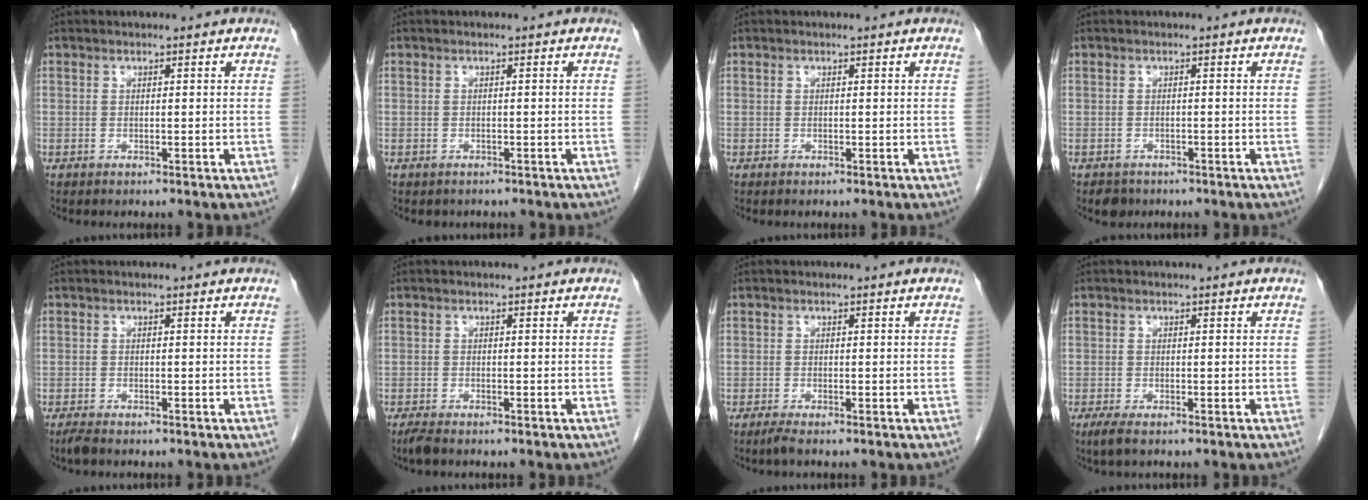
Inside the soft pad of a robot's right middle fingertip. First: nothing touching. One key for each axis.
{"total": 1.1, "fx": -1.0, "fy": 0.6, "fz": 0.1, "tx": -0.010, "ty": 0.000, "tz": -0.012}
{"total": 0.0}
{"total": 2.0, "fx": -1.5, "fy": 1.3, "fz": 0.4, "tx": -0.009, "ty": 0.001, "tz": -0.020}
{"total": 1.5, "fx": -1.2, "fy": 0.3, "fz": 0.8, "tx": -0.026, "ty": -0.006, "tz": -0.024}
{"total": 1.7, "fx": -1.4, "fy": 0.3, "fz": 0.9, "tx": -0.029, "ty": -0.007, "tz": -0.027}
{"total": 1.1, "fx": -0.8, "fy": -0.1, "fz": 0.7, "tx": -0.024, "ty": -0.006, "tz": -0.019}
{"total": 1.8, "fx": -1.1, "fy": 0.3, "fz": 1.3, "tx": -0.034, "ty": -0.007, "tz": -0.022}